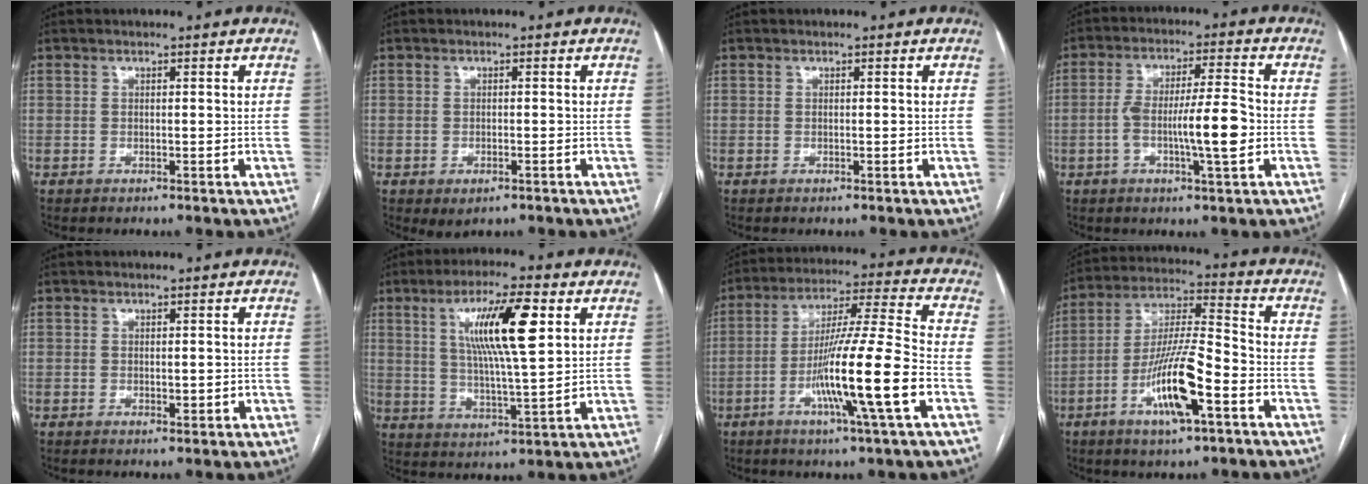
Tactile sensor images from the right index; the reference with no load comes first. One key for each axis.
{"total": 2.3, "fx": -1.2, "fy": 1.2, "fz": 1.6, "tx": -0.022, "ty": -0.002, "tz": -0.006}
{"total": 0.0}
{"total": 9.4, "fx": -2.0, "fy": 0.8, "fz": 9.2, "tx": -0.161, "ty": 0.008, "tz": -0.037}
{"total": 1.2, "fx": -0.1, "fy": 0.7, "fz": 1.0, "tx": -0.012, "ty": -0.003, "tz": 0.001}
{"total": 12.4, "fx": 4.2, "fy": 1.2, "fz": 11.6, "tx": -0.207, "ty": 0.007, "tz": 0.074}
{"total": 15.6, "fx": -5.0, "fy": -1.2, "fz": 14.7, "tx": -0.265, "ty": -0.010, "tz": -0.094}
{"total": 13.7, "fx": -5.6, "fy": 2.0, "fz": 12.3, "tx": -0.236, "ty": -0.004, "tz": -0.101}